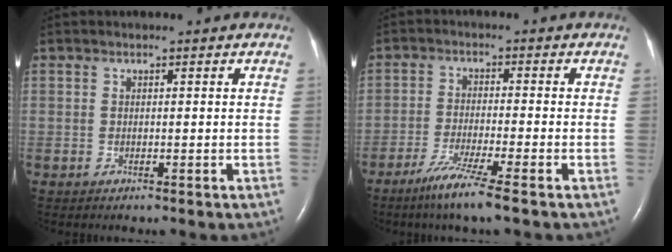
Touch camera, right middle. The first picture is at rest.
{"total": 6.7, "force": [-4.5, -0.7, 4.9], "torque": [-0.095, -0.021, -0.087]}